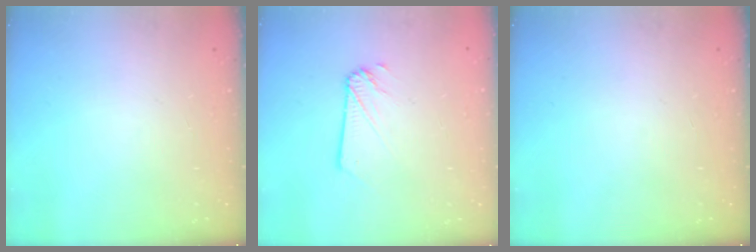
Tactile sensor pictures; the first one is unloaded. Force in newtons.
{"total": 2.2, "press": 2.2, "slide": 0.1}
{"total": 0.0}